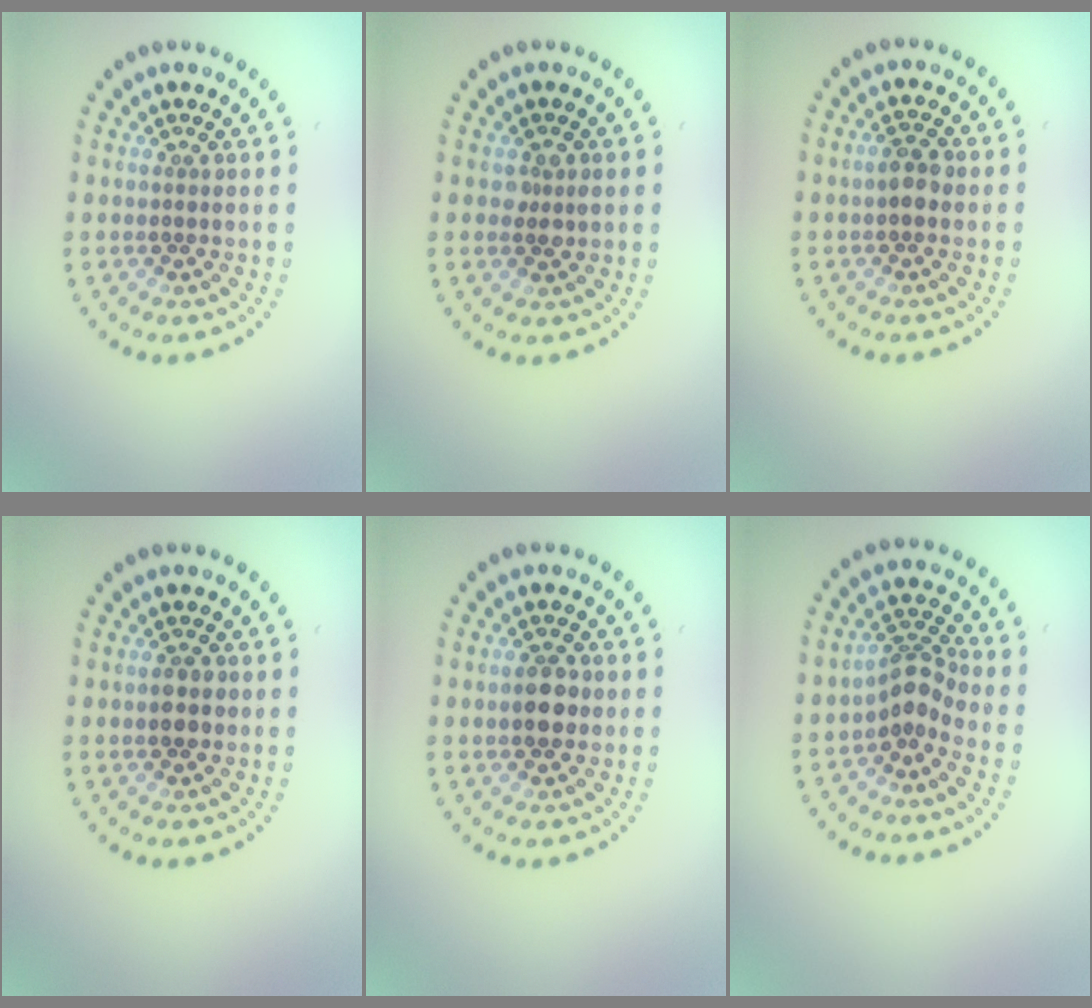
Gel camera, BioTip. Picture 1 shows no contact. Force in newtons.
{"total": 1.2, "press": 1.1, "slide": 0.1}
{"total": 1.9, "press": 1.9, "slide": 0.3}
{"total": 1.9, "press": 1.9, "slide": 0.1}
{"total": 3.1, "press": 3.1, "slide": 0.1}
{"total": 2.9, "press": 2.0, "slide": 2.0}